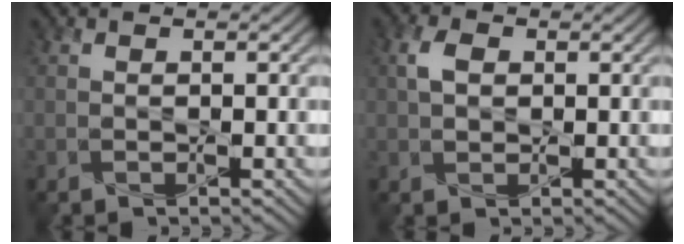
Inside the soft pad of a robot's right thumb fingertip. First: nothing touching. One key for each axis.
{"total": 2.7, "fx": 0.5, "fy": 1.9, "fz": 1.9, "tx": -0.045, "ty": 0.004, "tz": 0.009}